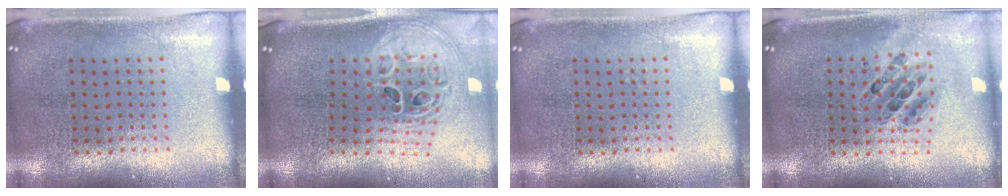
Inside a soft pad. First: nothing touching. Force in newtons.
{"total": 2.9, "press": 2.0, "slide": 2.1}
{"total": 0.0}
{"total": 0.7, "press": 0.7, "slide": 0.1}